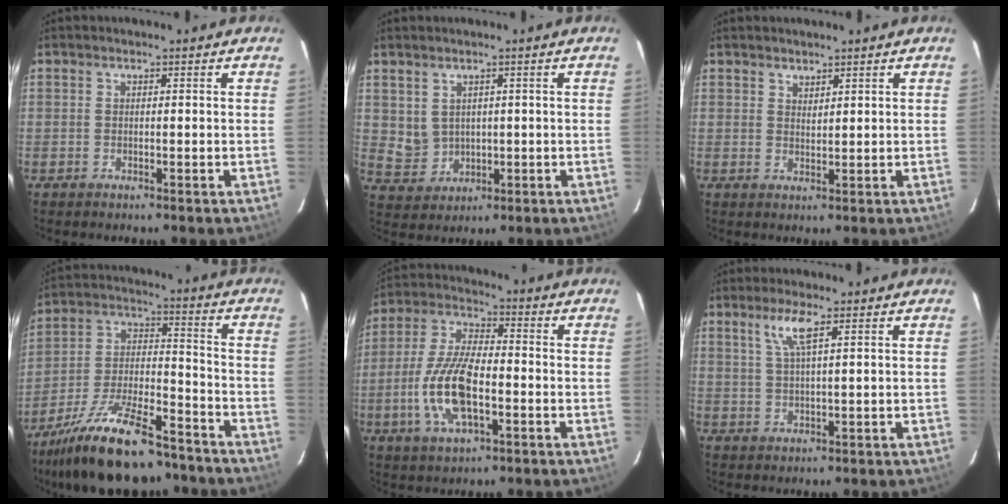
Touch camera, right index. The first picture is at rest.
{"total": 4.4, "force": [1.4, 3.8, 1.6], "torque": [-0.031, 0.006, 0.047]}
{"total": 1.7, "force": [1.6, 0.6, 0.4], "torque": [-0.002, 0.001, 0.028]}
{"total": 21.5, "force": [-16.7, 6.8, 11.7], "torque": [-0.222, -0.012, -0.267]}
{"total": 13.2, "force": [-3.6, 5.2, 11.6], "torque": [-0.245, 0.000, -0.069]}
{"total": 4.3, "force": [2.2, 0.1, 3.6], "torque": [-0.076, 0.001, 0.046]}